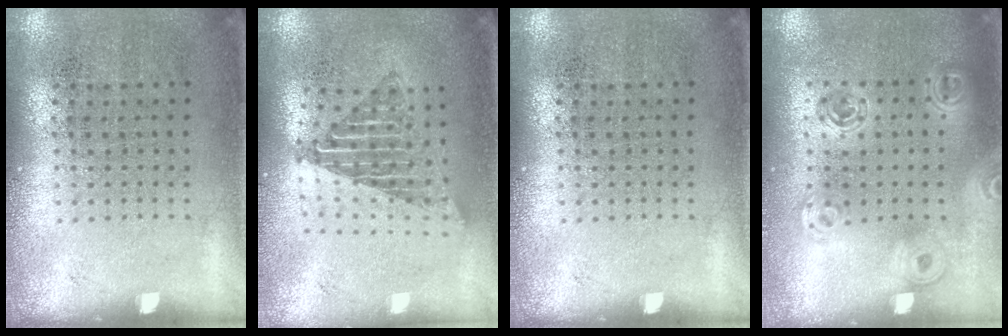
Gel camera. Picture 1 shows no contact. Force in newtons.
{"total": 1.7, "press": 1.4, "slide": 1.0}
{"total": 0.0}
{"total": 1.6, "press": 1.4, "slide": 0.7}